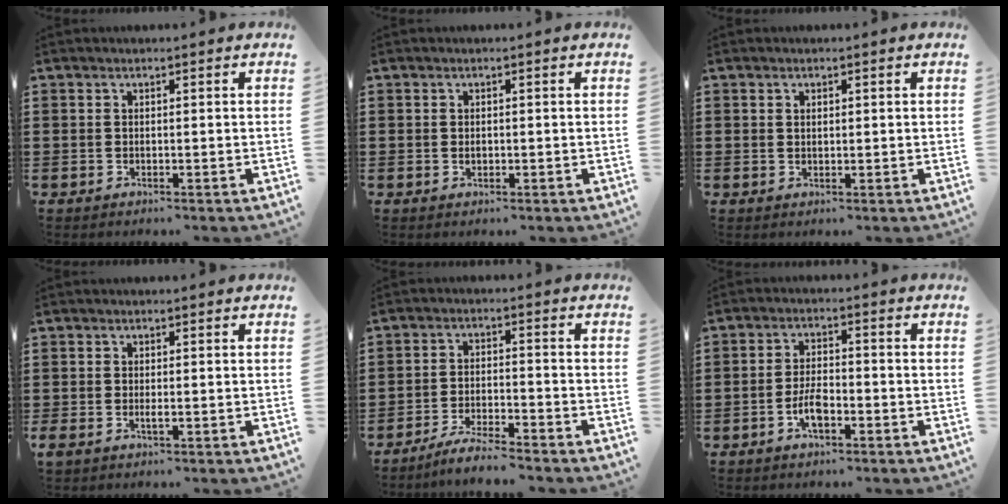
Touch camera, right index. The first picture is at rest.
{"total": 0.7, "force": [0.0, 0.5, 0.5], "torque": [-0.011, 0.002, 0.000]}
{"total": 0.8, "force": [0.5, 0.5, 0.3], "torque": [-0.007, 0.003, 0.009]}
{"total": 1.0, "force": [-0.3, 0.3, 0.9], "torque": [-0.017, -0.003, -0.005]}
{"total": 4.5, "force": [-4.3, -0.2, 1.2], "torque": [-0.028, -0.003, -0.086]}
{"total": 4.5, "force": [-1.9, 2.0, 3.6], "torque": [-0.083, 0.001, -0.040]}